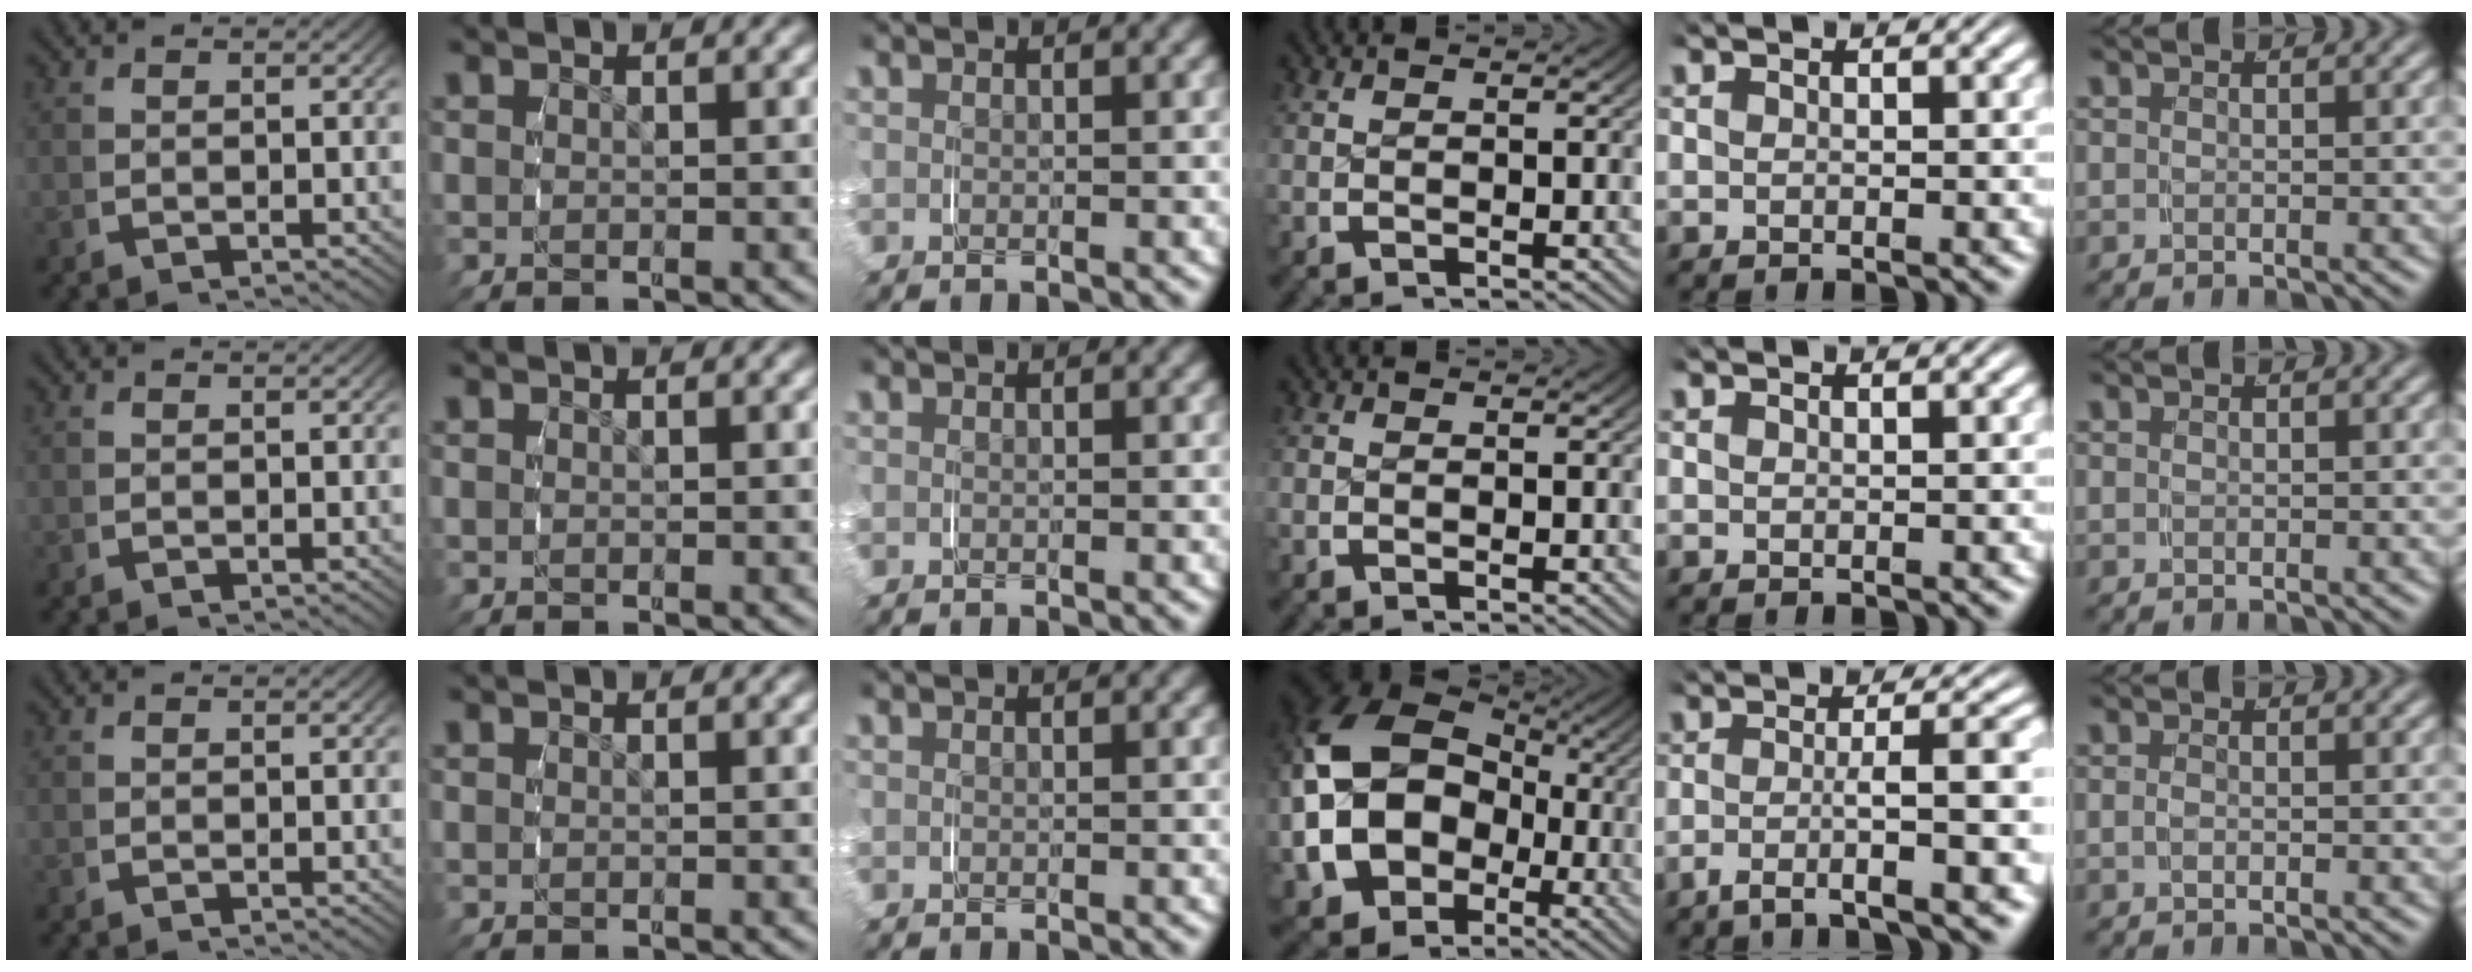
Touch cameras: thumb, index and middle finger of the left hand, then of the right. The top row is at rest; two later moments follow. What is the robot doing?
{"motion": "grasp_and_lifting", "object": "paper"}